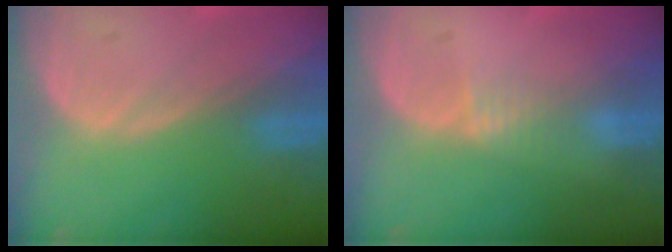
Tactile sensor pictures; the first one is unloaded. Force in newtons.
{"total": 1.4, "press": 1.1, "slide": 0.8}